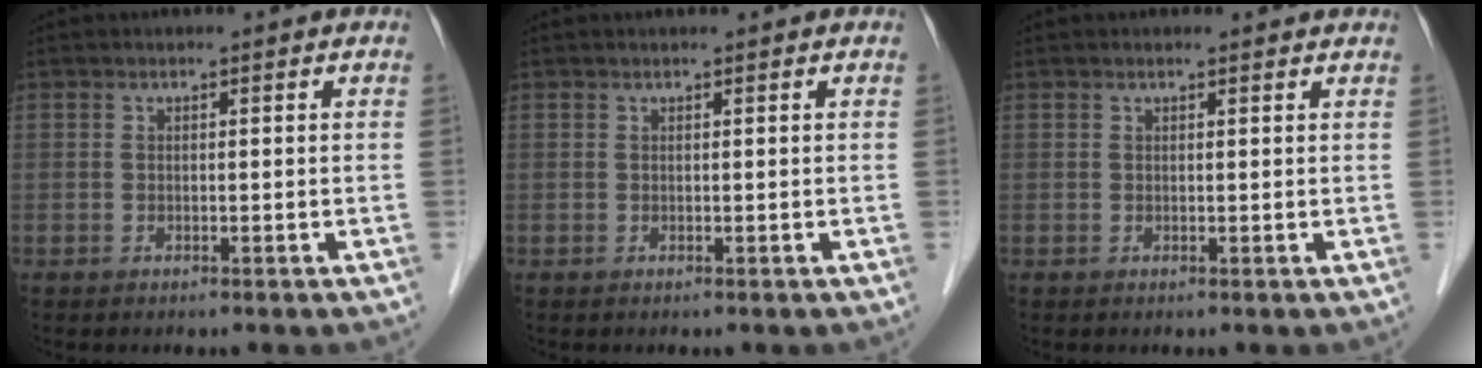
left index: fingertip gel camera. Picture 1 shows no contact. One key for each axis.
{"total": 0.0}
{"total": 1.8, "fx": 1.6, "fy": 0.4, "fz": 0.6, "tx": -0.014, "ty": 0.009, "tz": 0.012}